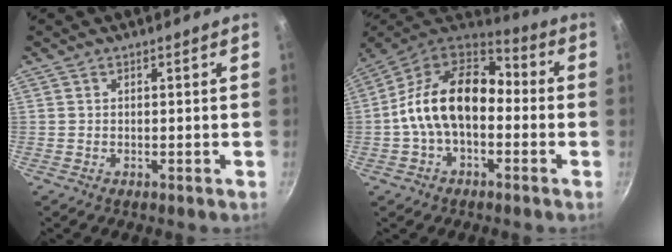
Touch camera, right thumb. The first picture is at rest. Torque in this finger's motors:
{"motor_torque": [2.33, 2.68, 1.46, -0.93, 0.20]}